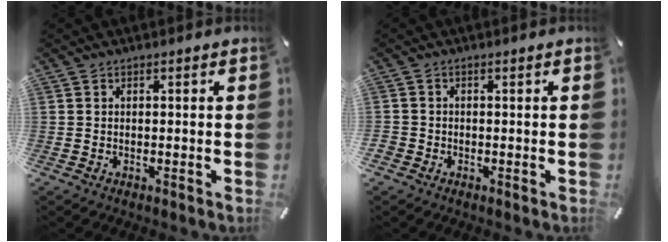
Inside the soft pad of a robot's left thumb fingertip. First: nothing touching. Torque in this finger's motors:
{"motor_torque": [-0.55, -0.01, -0.09, 0.03, 0.00]}